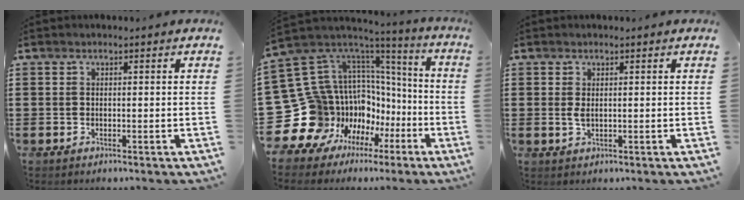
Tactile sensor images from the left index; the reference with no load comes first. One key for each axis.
{"total": 15.4, "fx": -3.4, "fy": 13.8, "fz": 5.9, "tx": -0.176, "ty": -0.056, "tz": 0.003}
{"total": 1.5, "fx": 0.3, "fy": 0.5, "fz": 1.3, "tx": -0.035, "ty": -0.001, "tz": 0.002}